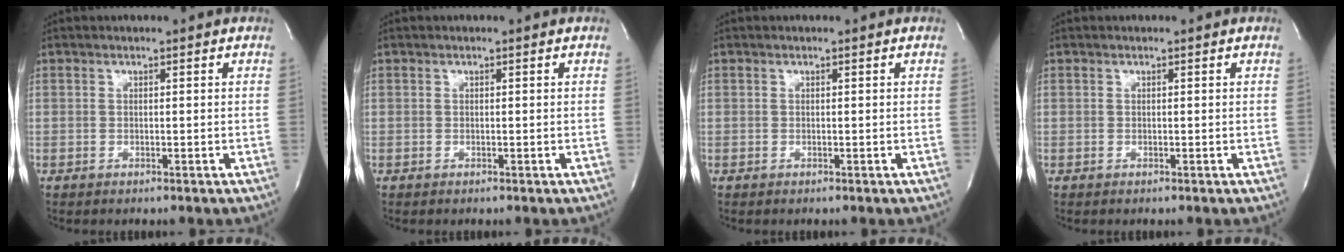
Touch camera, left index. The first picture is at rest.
{"total": 0.0}
{"total": 0.0}
{"total": 0.0}